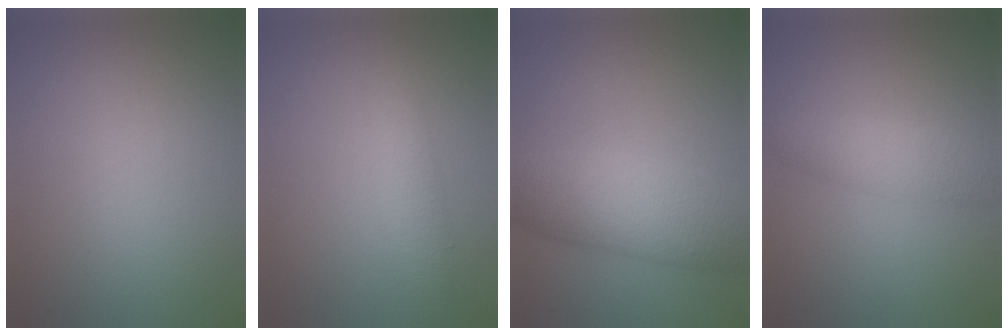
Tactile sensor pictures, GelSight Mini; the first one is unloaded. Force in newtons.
{"total": 2.9, "press": 2.9, "slide": 0.1}
{"total": 8.0, "press": 8.0, "slide": 0.1}
{"total": 3.3, "press": 3.3, "slide": 0.1}